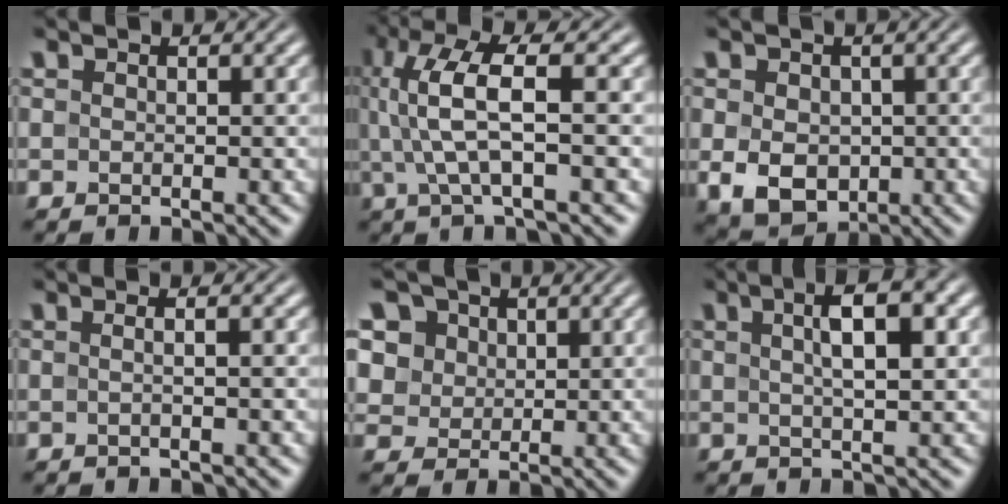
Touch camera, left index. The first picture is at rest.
{"total": 6.2, "force": [0.7, 1.5, 6.0], "torque": [-0.129, 0.009, 0.015]}
{"total": 4.9, "force": [-0.6, 3.7, 3.1], "torque": [-0.064, -0.011, -0.008]}
{"total": 2.6, "force": [0.4, 1.2, 2.2], "torque": [-0.011, 0.005, -0.025]}
{"total": 8.6, "force": [4.4, 6.5, 3.5], "torque": [-0.084, 0.020, 0.060]}
{"total": 5.3, "force": [1.5, 1.4, 4.9], "torque": [-0.076, 0.013, 0.023]}